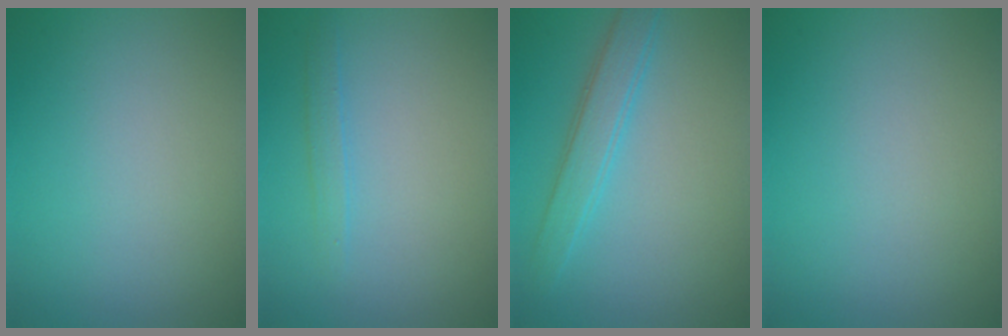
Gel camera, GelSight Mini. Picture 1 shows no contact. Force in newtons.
{"total": 1.1, "press": 1.1, "slide": 0.0}
{"total": 2.8, "press": 2.8, "slide": 0.1}
{"total": 0.0}